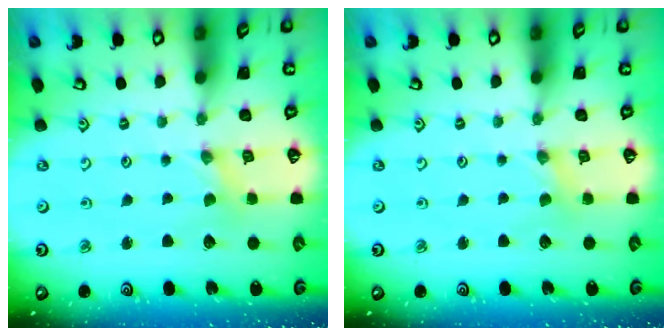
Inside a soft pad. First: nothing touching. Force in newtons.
{"total": 1.2, "press": 1.2, "slide": 0.3}